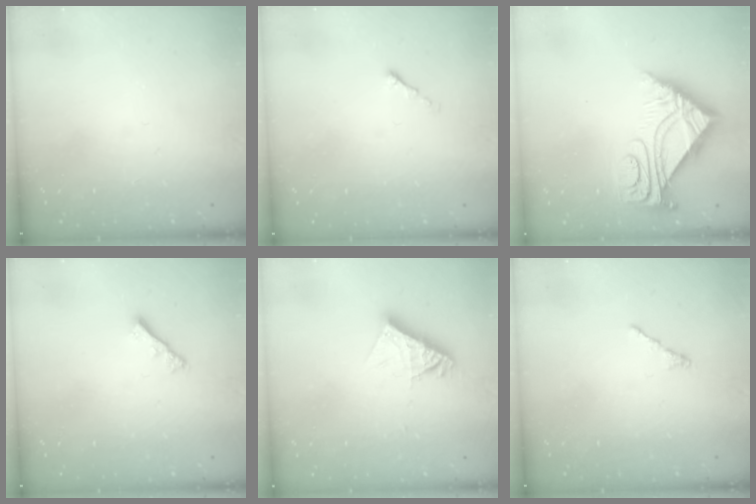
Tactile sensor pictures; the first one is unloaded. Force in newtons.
{"total": 0.0}
{"total": 7.5, "press": 7.4, "slide": 0.8}
{"total": 2.4, "press": 2.4, "slide": 0.6}
{"total": 9.6, "press": 9.6, "slide": 0.8}
{"total": 0.5, "press": 0.4, "slide": 0.3}